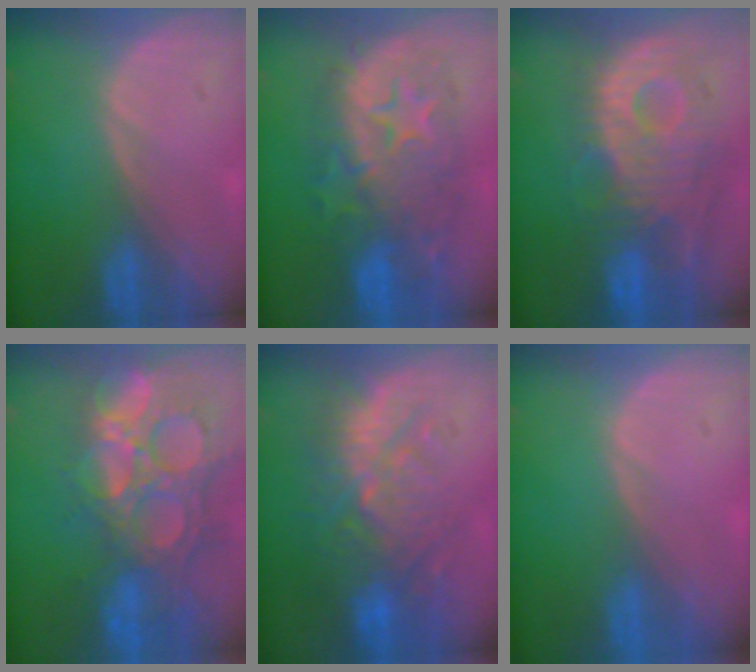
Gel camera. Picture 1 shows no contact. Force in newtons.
{"total": 11.2, "press": 11.1, "slide": 0.8}
{"total": 12.0, "press": 10.8, "slide": 5.3}
{"total": 14.3, "press": 12.2, "slide": 7.6}
{"total": 10.8, "press": 10.0, "slide": 4.2}
{"total": 0.0}